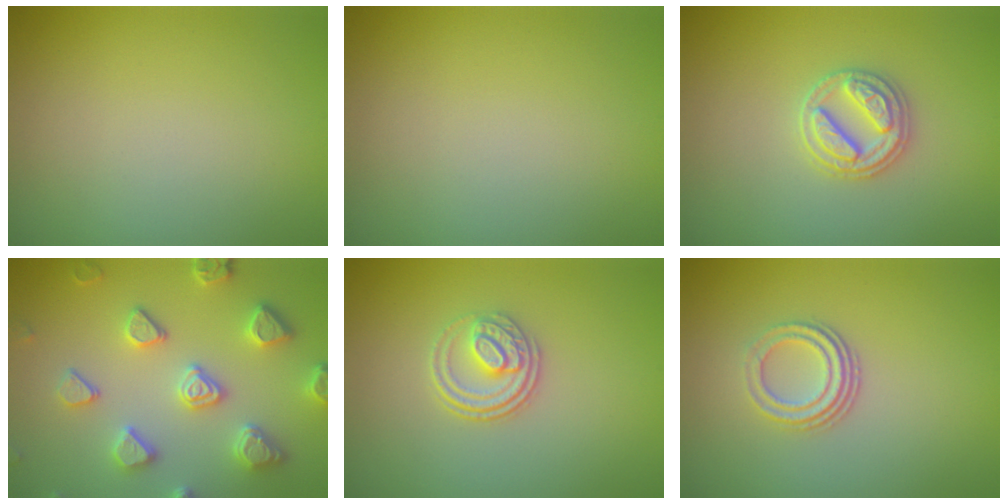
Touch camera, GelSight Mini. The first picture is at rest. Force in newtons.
{"total": 0.0}
{"total": 2.9, "press": 2.8, "slide": 0.4}
{"total": 5.3, "press": 4.8, "slide": 2.2}
{"total": 2.5, "press": 2.0, "slide": 1.5}
{"total": 3.0, "press": 2.1, "slide": 2.2}